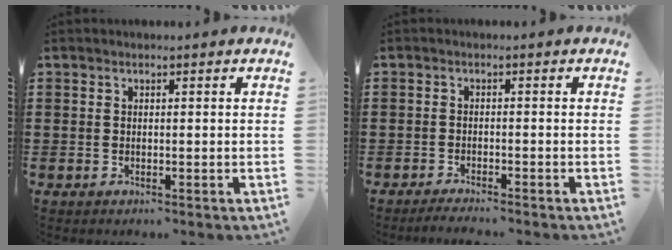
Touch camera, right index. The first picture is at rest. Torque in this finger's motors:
{"motor_torque": [1.07, 1.07, 0.04, 0.01]}